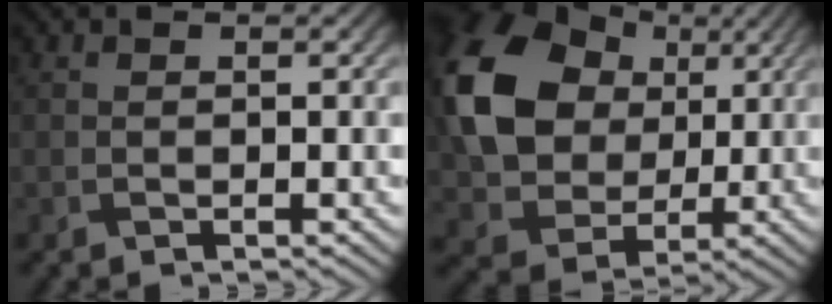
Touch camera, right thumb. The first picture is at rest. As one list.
[{"total": 15.0, "force": [3.2, 11.8, 8.7], "torque": [-0.200, 0.017, 0.045]}]